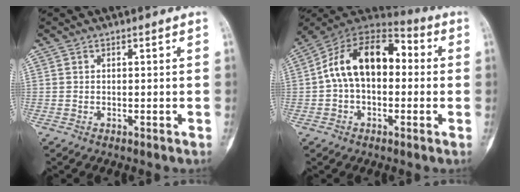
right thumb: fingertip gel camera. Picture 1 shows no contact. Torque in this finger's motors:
{"motor_torque": [0.39, 0.60, 0.75, -0.59, 0.11]}